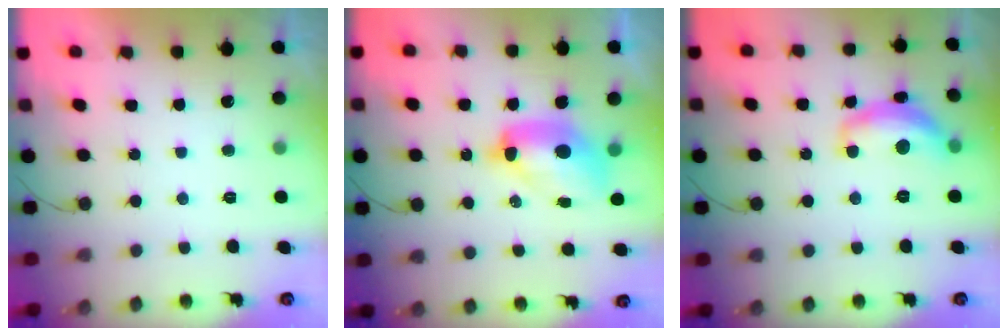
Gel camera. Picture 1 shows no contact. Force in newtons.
{"total": 11.1, "press": 11.0, "slide": 1.2}
{"total": 13.9, "press": 13.8, "slide": 1.0}